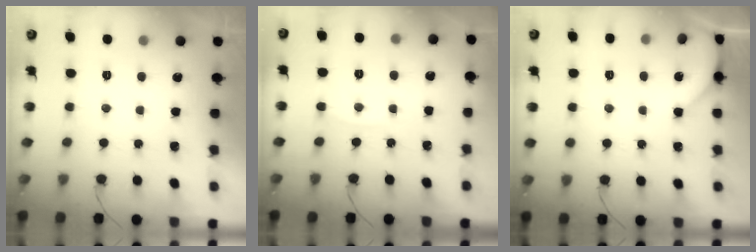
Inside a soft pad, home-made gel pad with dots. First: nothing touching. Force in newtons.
{"total": 3.9, "press": 3.9, "slide": 0.6}
{"total": 4.1, "press": 4.1, "slide": 0.2}